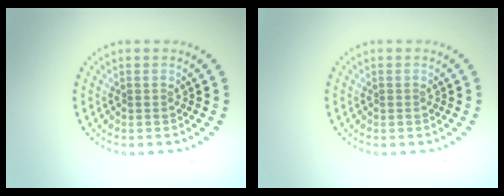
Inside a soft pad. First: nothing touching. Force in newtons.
{"total": 0.0}